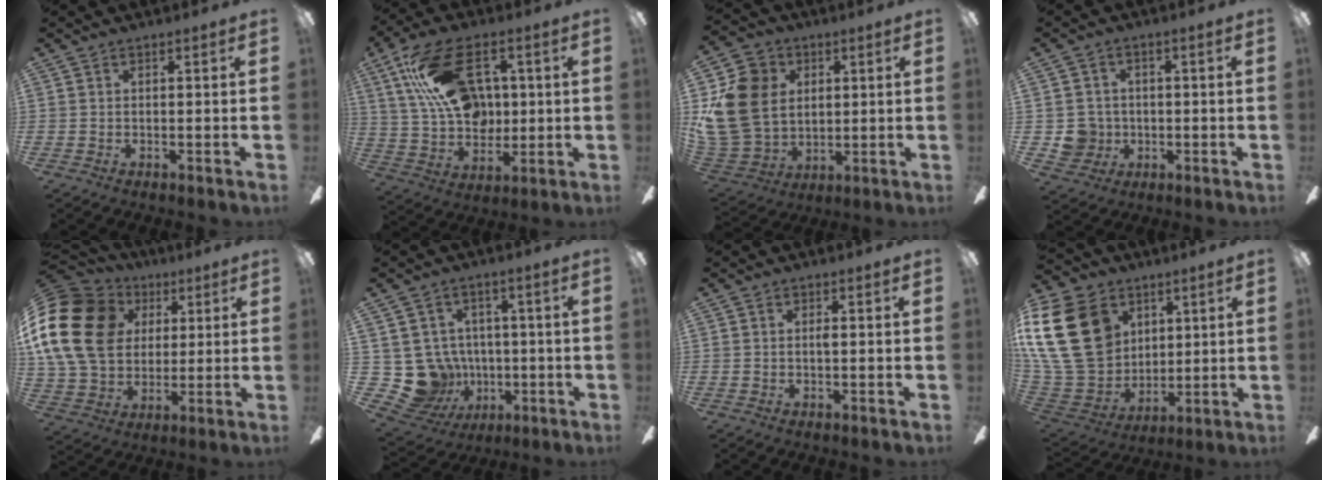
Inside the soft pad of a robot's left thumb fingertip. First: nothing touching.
{"total": 20.6, "force": [8.2, 12.8, 14.0], "torque": [-0.258, -0.008, 0.148]}
{"total": 17.4, "force": [3.9, 14.6, 8.6], "torque": [-0.210, 0.000, 0.075]}
{"total": 6.0, "force": [-0.4, 5.9, 0.9], "torque": [-0.026, 0.006, -0.002]}
{"total": 21.6, "force": [5.0, 17.0, 12.4], "torque": [-0.259, 0.000, 0.092]}
{"total": 12.5, "force": [-1.9, 11.7, 3.9], "torque": [-0.125, 0.002, -0.017]}
{"total": 0.7, "force": [0.1, 0.1, 0.7], "torque": [-0.014, 0.000, 0.001]}
{"total": 25.1, "force": [7.5, 19.3, 14.1], "torque": [-0.321, -0.016, 0.151]}